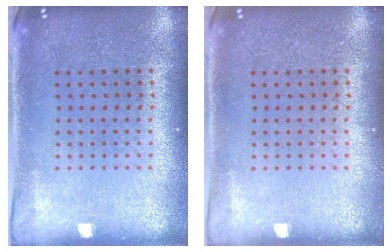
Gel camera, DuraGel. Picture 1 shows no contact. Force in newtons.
{"total": 0.0}